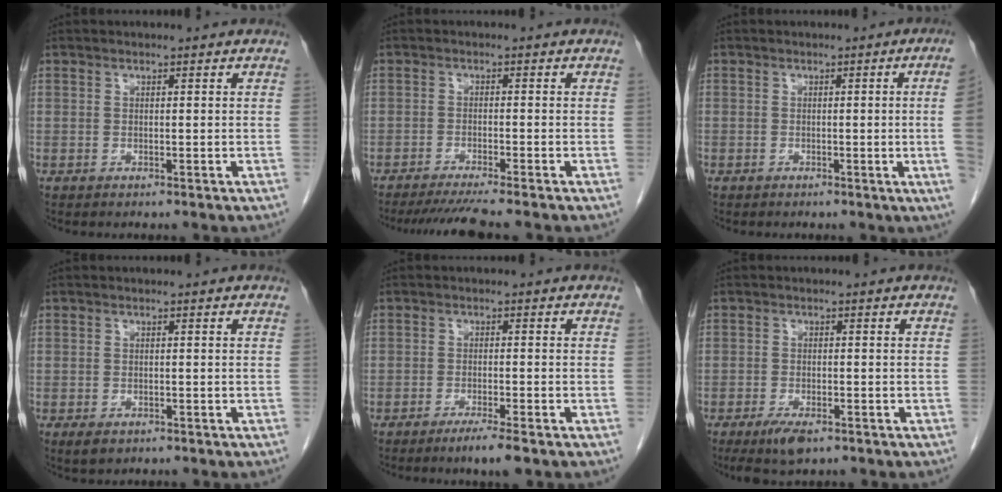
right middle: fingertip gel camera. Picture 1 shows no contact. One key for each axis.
{"total": 6.6, "fx": -5.7, "fy": -0.9, "fz": 3.2, "tx": -0.041, "ty": -0.020, "tz": -0.092}
{"total": 4.9, "fx": -0.4, "fy": -1.7, "fz": 4.6, "tx": -0.043, "ty": -0.007, "tz": -0.006}
{"total": 1.9, "fx": -1.1, "fy": 1.0, "fz": 1.1, "tx": -0.019, "ty": -0.001, "tz": -0.010}
{"total": 3.7, "fx": -2.5, "fy": -0.1, "fz": 2.7, "tx": -0.046, "ty": -0.010, "tz": -0.042}
{"total": 4.3, "fx": -2.7, "fy": 1.3, "fz": 3.0, "tx": -0.060, "ty": -0.007, "tz": -0.043}